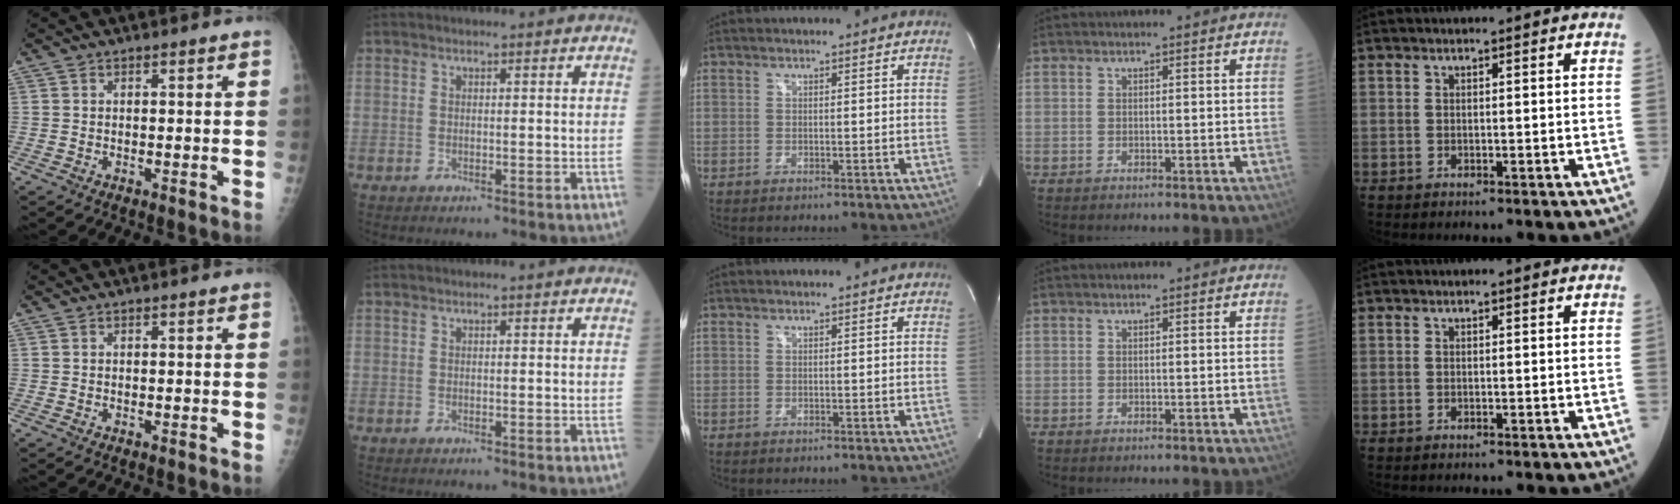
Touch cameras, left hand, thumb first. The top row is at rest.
{}